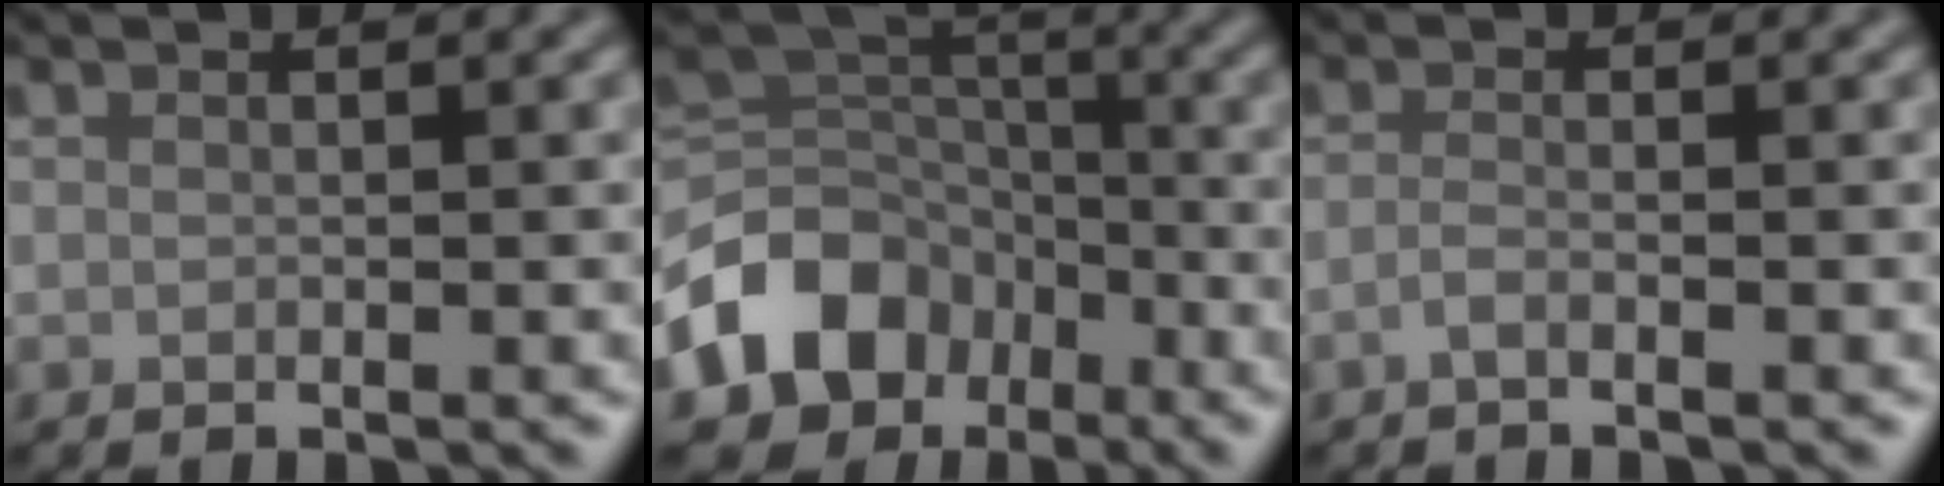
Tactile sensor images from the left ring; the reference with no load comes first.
{"total": 8.7, "force": [-4.7, 6.5, 3.6], "torque": [-0.063, 0.000, -0.098]}
{"total": 1.0, "force": [-0.7, 0.2, 0.7], "torque": [-0.015, 0.000, -0.019]}